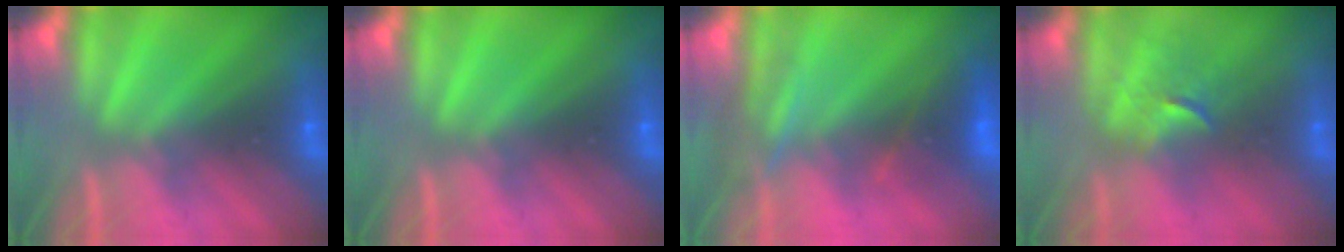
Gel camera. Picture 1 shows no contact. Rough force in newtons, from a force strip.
{"total": 0.0}
{"total": 3.6}
{"total": 2.5}